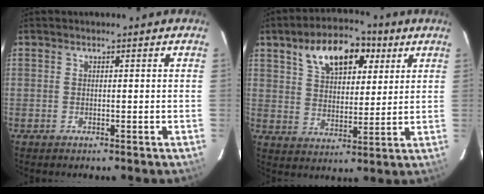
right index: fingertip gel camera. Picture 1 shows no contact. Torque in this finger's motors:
{"motor_torque": [1.15, 0.99, 0.29, 0.11]}